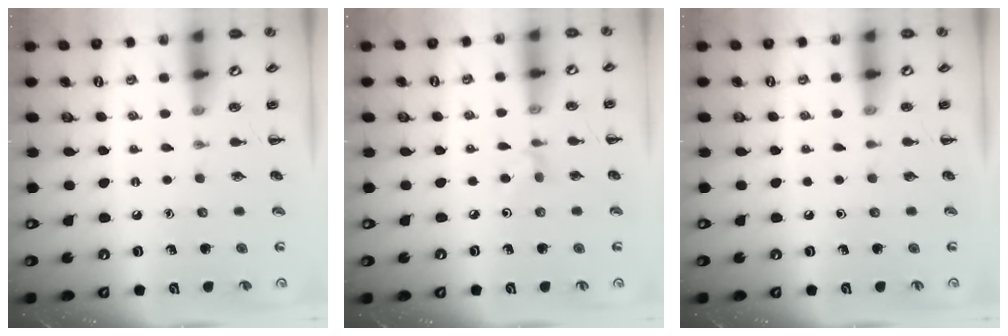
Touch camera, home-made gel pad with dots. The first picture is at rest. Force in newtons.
{"total": 3.0, "press": 2.9, "slide": 1.0}
{"total": 0.0}